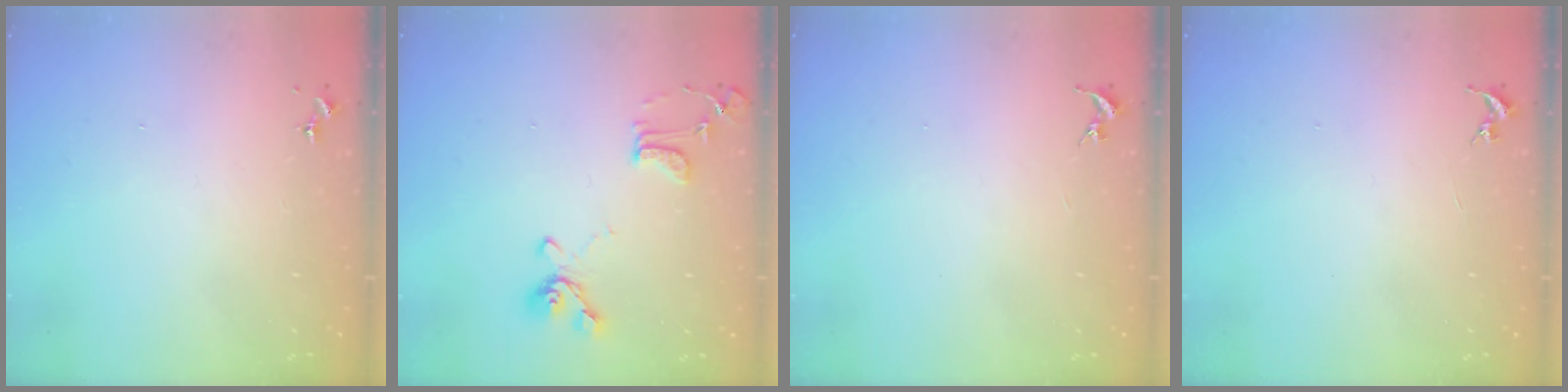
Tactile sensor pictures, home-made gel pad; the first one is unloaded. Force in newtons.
{"total": 12.8, "press": 12.8, "slide": 0.7}
{"total": 0.0}
{"total": 0.0}